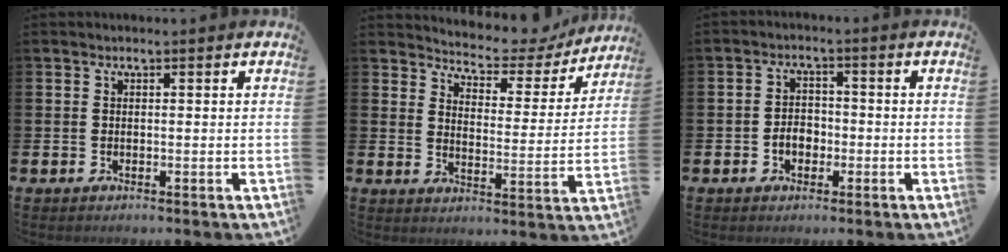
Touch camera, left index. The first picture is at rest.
{"total": 4.6, "force": [4.4, 1.4, 0.4], "torque": [-0.032, -0.043, 0.069]}
{"total": 3.0, "force": [-1.0, 2.2, 1.7], "torque": [-0.021, -0.001, -0.024]}